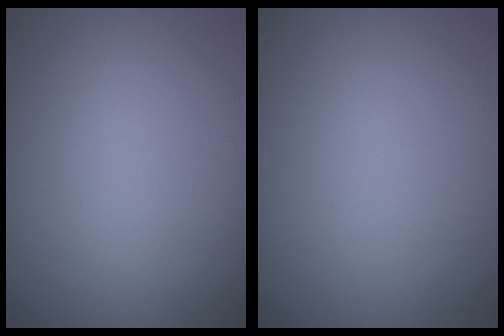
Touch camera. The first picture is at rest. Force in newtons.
{"total": 0.0}